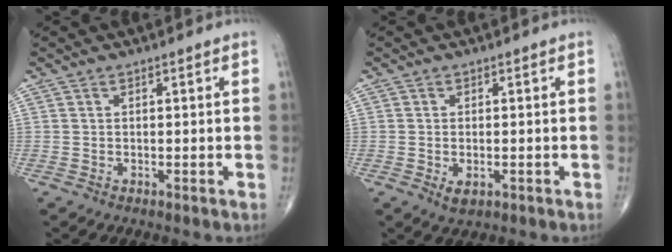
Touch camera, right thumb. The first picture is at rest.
{"total": 2.8, "force": [-0.8, 1.5, 2.2], "torque": [-0.039, -0.002, -0.009]}